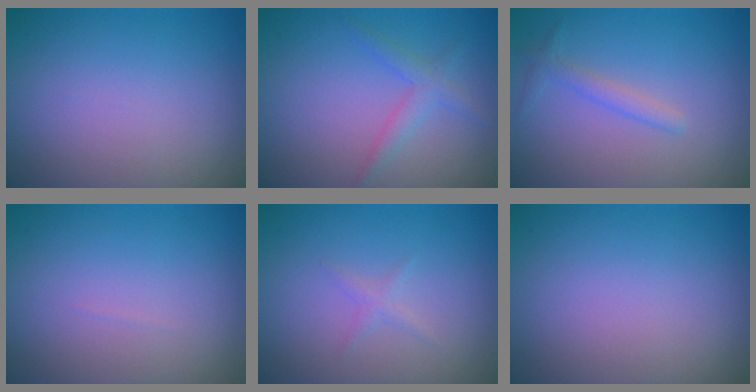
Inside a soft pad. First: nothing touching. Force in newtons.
{"total": 1.9, "press": 1.9, "slide": 0.2}
{"total": 1.4, "press": 1.4, "slide": 0.1}
{"total": 0.0}
{"total": 0.7, "press": 0.7, "slide": 0.0}
{"total": 0.0}